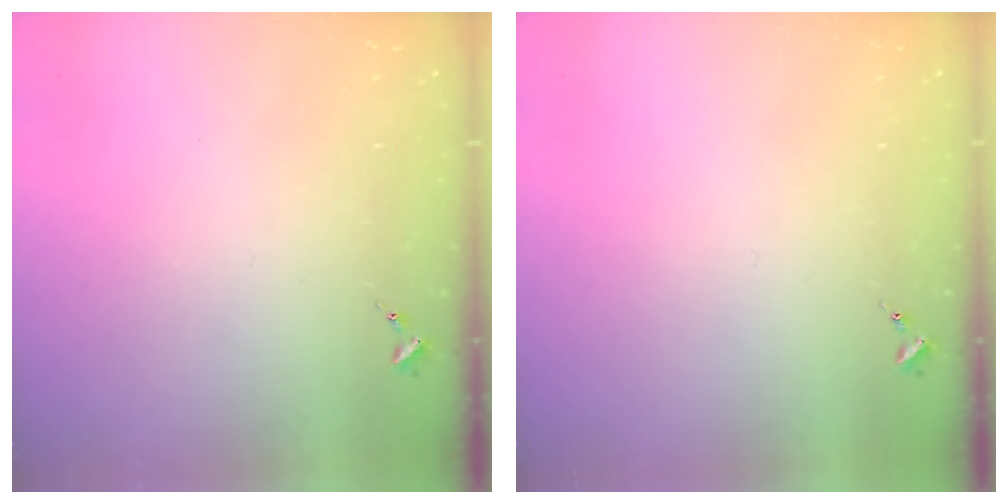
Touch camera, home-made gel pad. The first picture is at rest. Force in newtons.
{"total": 0.0}